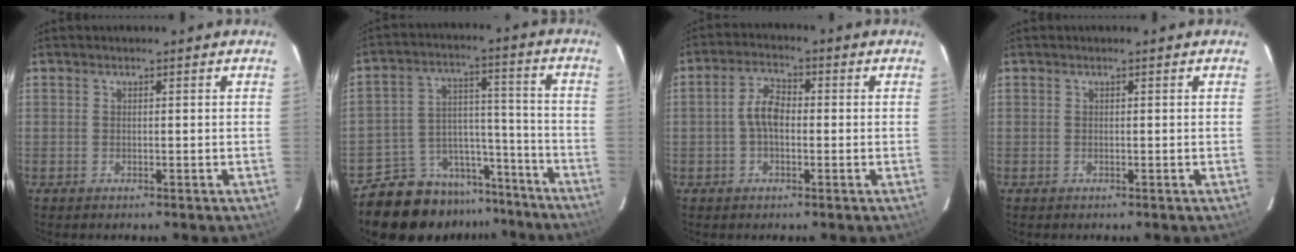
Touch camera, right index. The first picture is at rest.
{"total": 14.4, "force": [-12.1, 7.5, 2.2], "torque": [-0.046, 0.062, -0.169]}
{"total": 5.1, "force": [-0.4, 2.9, 4.2], "torque": [-0.085, 0.015, -0.007]}
{"total": 0.0}